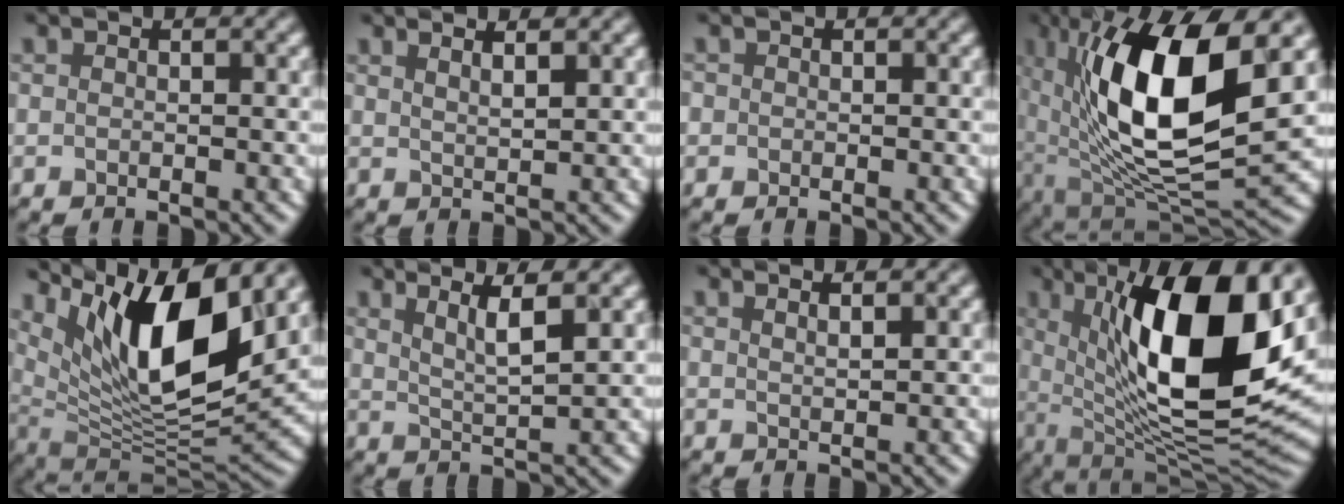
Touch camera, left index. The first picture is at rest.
{"total": 2.5, "force": [1.8, 0.8, 1.5], "torque": [-0.002, 0.008, 0.007]}
{"total": 0.6, "force": [0.0, 0.6, 0.0], "torque": [0.006, -0.002, -0.004]}
{"total": 14.1, "force": [3.1, 5.7, 12.6], "torque": [-0.213, -0.010, 0.052]}
{"total": 12.7, "force": [5.8, 4.2, 10.5], "torque": [-0.178, -0.012, 0.112]}
{"total": 3.3, "force": [1.9, 0.5, 2.6], "torque": [-0.035, -0.002, 0.036]}
{"total": 1.8, "force": [1.3, 0.6, 1.1], "torque": [-0.001, 0.005, 0.005]}
{"total": 15.4, "force": [3.9, 5.4, 13.9], "torque": [-0.199, -0.011, 0.059]}